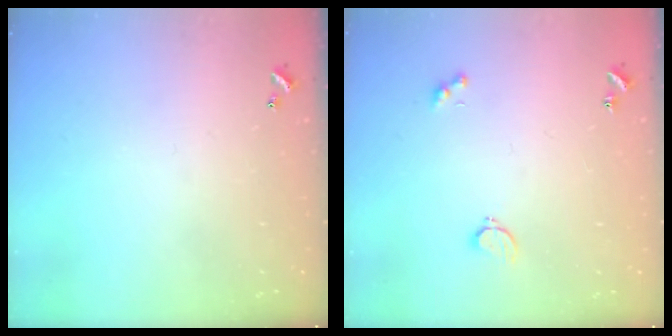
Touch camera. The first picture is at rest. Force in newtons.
{"total": 0.8, "press": 0.7, "slide": 0.4}